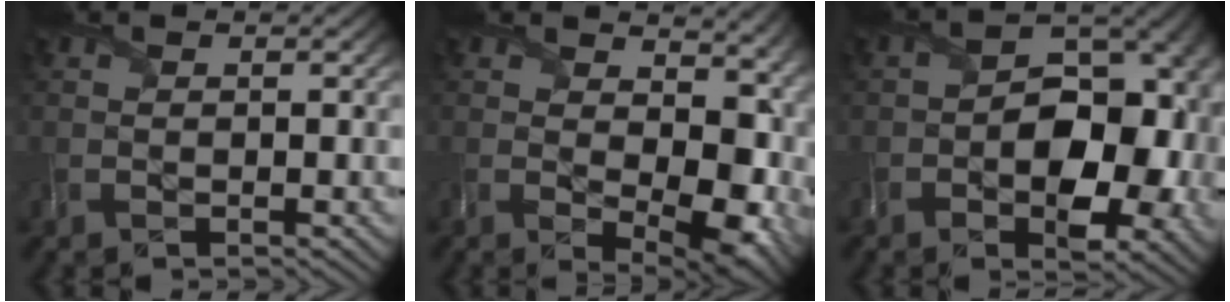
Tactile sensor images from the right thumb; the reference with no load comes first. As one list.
[{"total": 12.4, "force": [1.1, 7.3, 10.0], "torque": [-0.150, -0.031, 0.040]}, {"total": 11.7, "force": [-2.1, 7.2, 9.1], "torque": [-0.125, -0.015, -0.029]}]